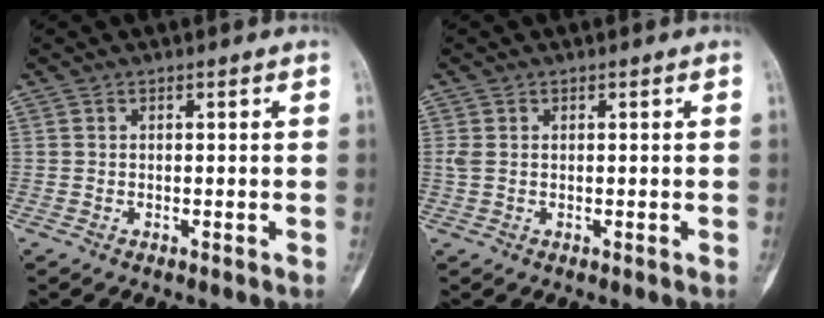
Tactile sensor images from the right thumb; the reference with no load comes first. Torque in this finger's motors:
{"motor_torque": [0.13, 0.15, 0.23, 0.29, 0.00]}